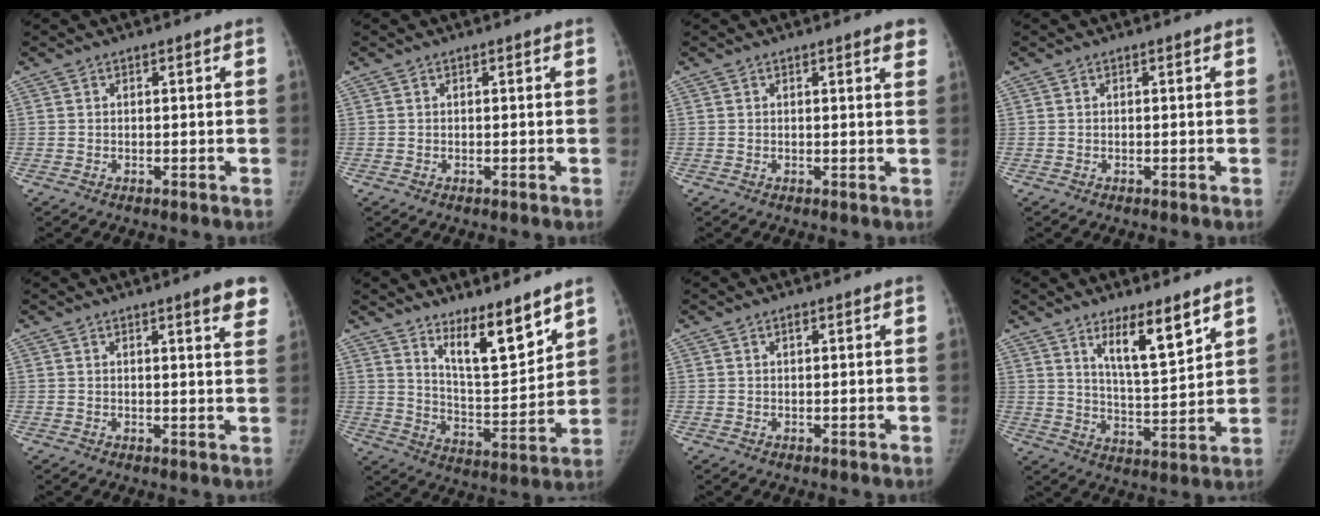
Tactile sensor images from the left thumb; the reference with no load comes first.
{"total": 0.0}
{"total": 2.3, "force": [1.6, 0.5, 1.6], "torque": [-0.009, -0.004, 0.016]}
{"total": 0.0}
{"total": 5.9, "force": [3.9, 0.8, 4.3], "torque": [-0.040, -0.015, 0.044]}
{"total": 12.0, "force": [8.9, 2.9, 7.6], "torque": [-0.099, -0.081, 0.159]}
{"total": 0.6, "force": [0.3, 0.2, 0.4], "torque": [-0.006, -0.001, 0.005]}
{"total": 10.3, "force": [6.6, 2.2, 7.6], "torque": [-0.115, -0.054, 0.117]}